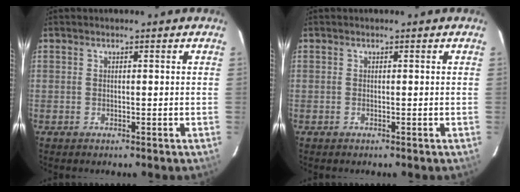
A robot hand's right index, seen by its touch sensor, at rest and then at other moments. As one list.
[{"total": 0.0}]